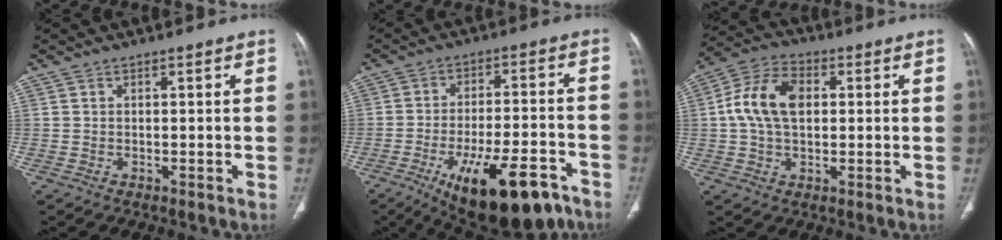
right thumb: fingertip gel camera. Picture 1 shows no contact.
{"total": 19.1, "force": [-11.1, 7.0, 13.8], "torque": [-0.179, 0.048, -0.163]}
{"total": 11.4, "force": [1.4, 7.3, 8.6], "torque": [-0.162, 0.021, 0.021]}